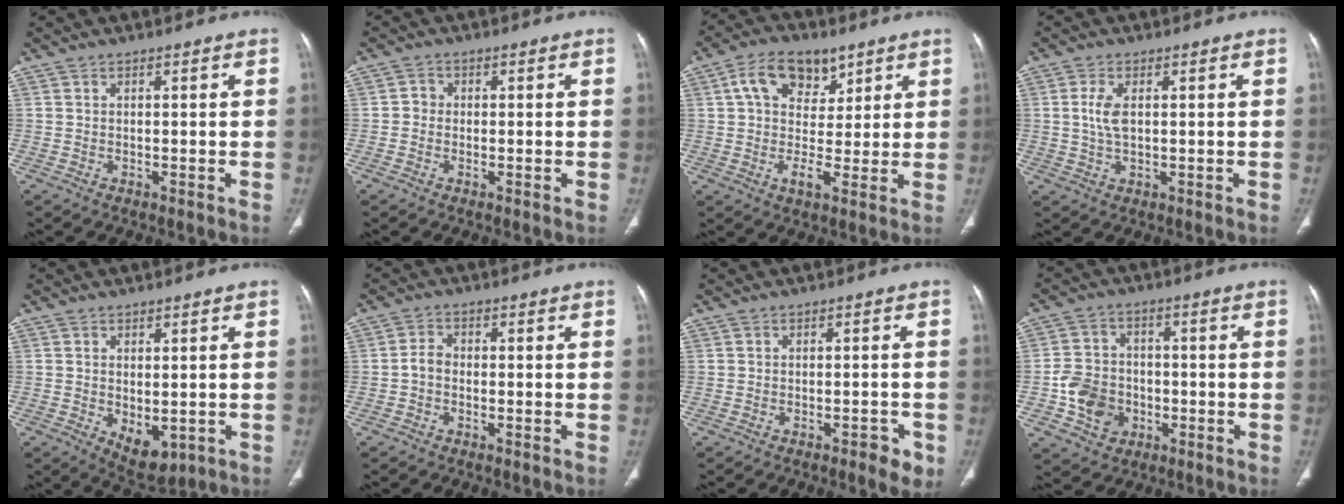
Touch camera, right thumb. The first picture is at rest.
{"total": 1.7, "force": [-0.3, 1.6, 0.6], "torque": [0.001, 0.006, -0.011]}
{"total": 11.6, "force": [5.1, 7.4, 7.4], "torque": [-0.091, -0.006, 0.086]}
{"total": 4.2, "force": [0.7, 2.1, 3.6], "torque": [-0.082, 0.000, 0.013]}
{"total": 6.1, "force": [-1.1, 3.5, 4.8], "torque": [-0.058, -0.010, 0.002]}
{"total": 2.6, "force": [-0.7, 1.8, 1.7], "torque": [-0.026, 0.010, -0.022]}
{"total": 3.6, "force": [-1.8, 1.5, 2.7], "torque": [-0.024, 0.008, -0.020]}
{"total": 9.5, "force": [-2.7, 7.9, 4.4], "torque": [-0.055, 0.017, -0.045]}